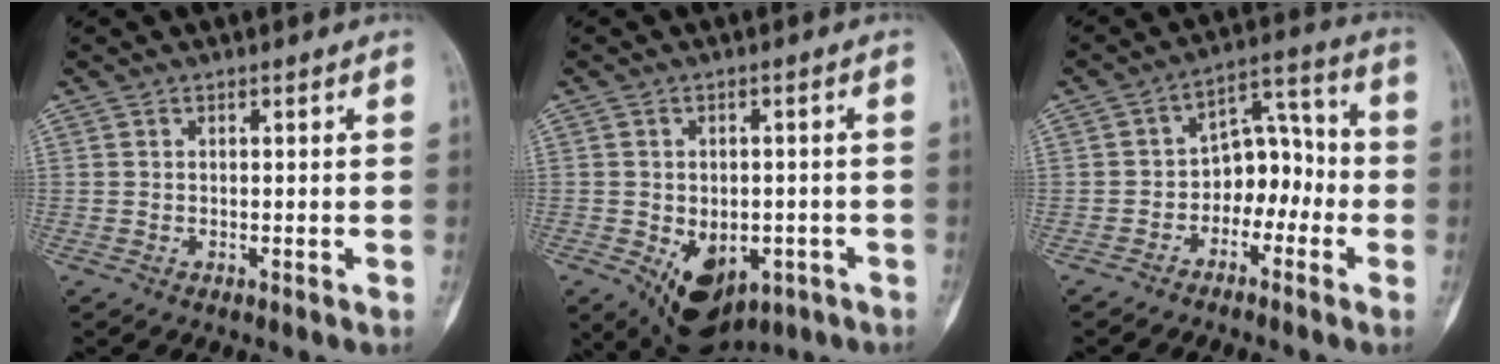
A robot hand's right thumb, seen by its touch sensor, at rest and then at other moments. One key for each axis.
{"total": 12.0, "fx": -4.9, "fy": 7.7, "fz": 7.7, "tx": -0.096, "ty": 0.005, "tz": -0.055}
{"total": 9.3, "fx": -2.7, "fy": 6.4, "fz": 6.1, "tx": -0.049, "ty": 0.048, "tz": -0.057}